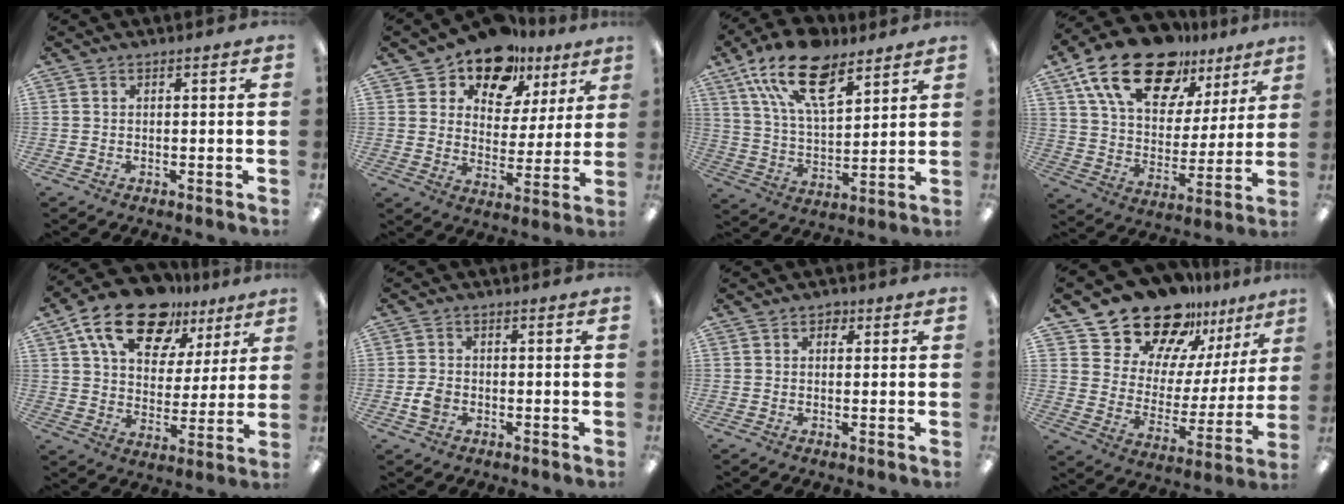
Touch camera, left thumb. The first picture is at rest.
{"total": 13.3, "force": [10.4, 7.5, 3.6], "torque": [-0.070, -0.070, 0.193]}
{"total": 18.3, "force": [11.2, 8.7, 11.4], "torque": [-0.208, -0.047, 0.202]}
{"total": 22.0, "force": [14.6, 11.1, 12.1], "torque": [-0.213, -0.076, 0.260]}
{"total": 18.9, "force": [12.4, 10.2, 9.8], "torque": [-0.169, -0.062, 0.220]}
{"total": 3.5, "force": [-1.2, 2.8, 1.7], "torque": [-0.027, 0.007, -0.020]}
{"total": 1.8, "force": [0.8, 1.5, 0.8], "torque": [-0.001, -0.001, 0.010]}
{"total": 19.3, "force": [16.7, 8.7, 4.5], "torque": [-0.098, -0.133, 0.305]}